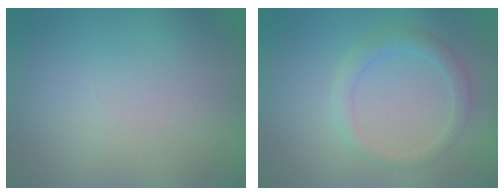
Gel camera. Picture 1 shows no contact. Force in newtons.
{"total": 1.8, "press": 1.8, "slide": 0.1}